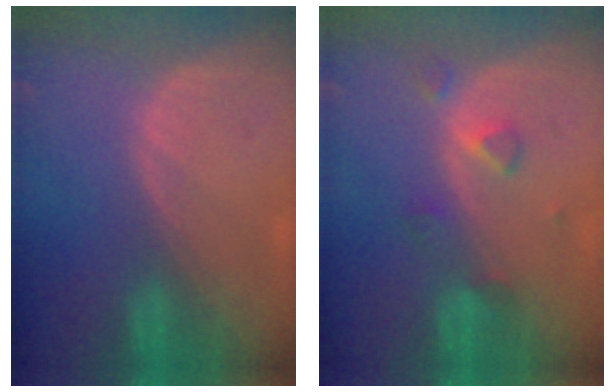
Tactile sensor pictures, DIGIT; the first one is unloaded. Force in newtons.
{"total": 3.5, "press": 3.4, "slide": 0.8}